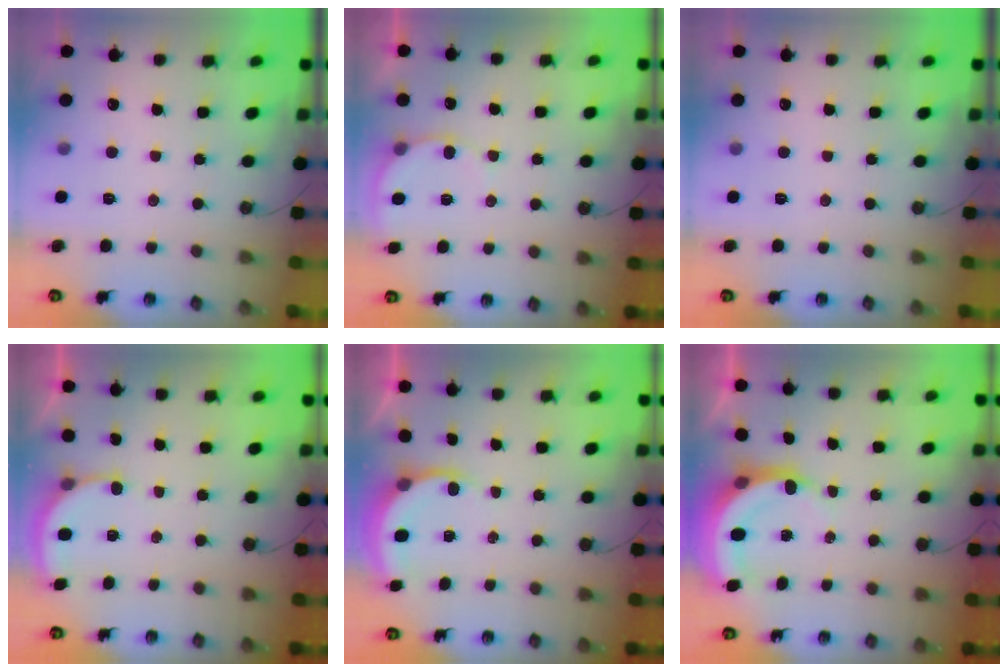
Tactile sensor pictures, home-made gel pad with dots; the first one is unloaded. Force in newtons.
{"total": 4.9, "press": 4.9, "slide": 0.5}
{"total": 0.0}
{"total": 2.4, "press": 2.4, "slide": 0.5}
{"total": 5.6, "press": 5.6, "slide": 0.5}
{"total": 5.3, "press": 5.3, "slide": 0.6}